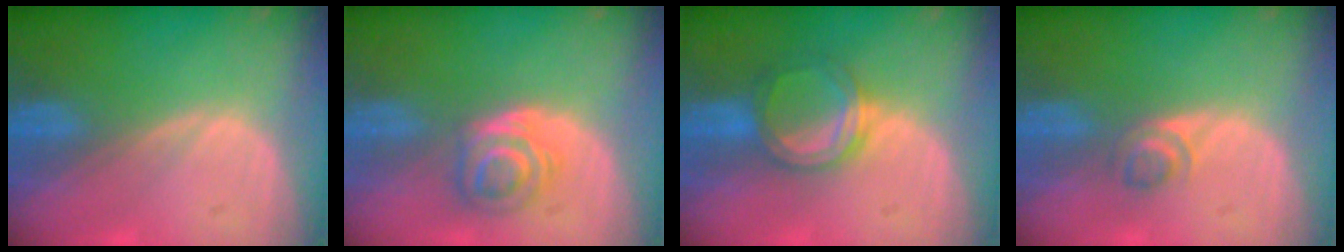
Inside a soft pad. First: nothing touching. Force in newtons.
{"total": 5.2, "press": 4.8, "slide": 2.1}
{"total": 5.2, "press": 5.0, "slide": 1.6}
{"total": 2.3, "press": 2.1, "slide": 1.0}